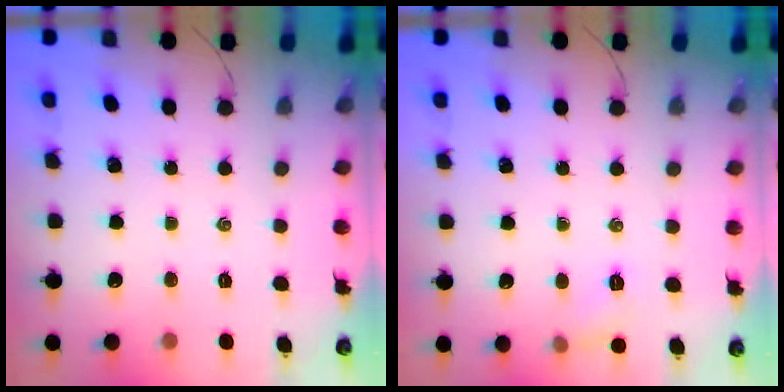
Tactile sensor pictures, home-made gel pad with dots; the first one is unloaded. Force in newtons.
{"total": 6.0, "press": 5.7, "slide": 1.8}